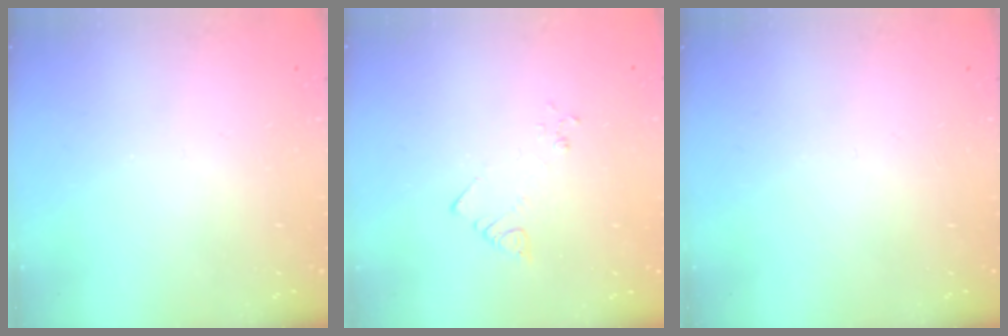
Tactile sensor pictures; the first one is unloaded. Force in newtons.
{"total": 2.6, "press": 2.6, "slide": 0.3}
{"total": 0.0}